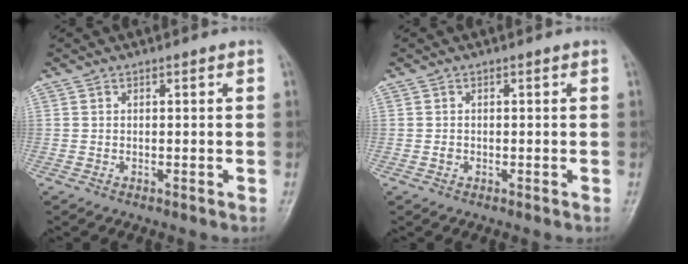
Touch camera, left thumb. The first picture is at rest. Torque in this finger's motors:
{"motor_torque": [-0.03, -0.04, -0.09, -0.06, 0.00]}